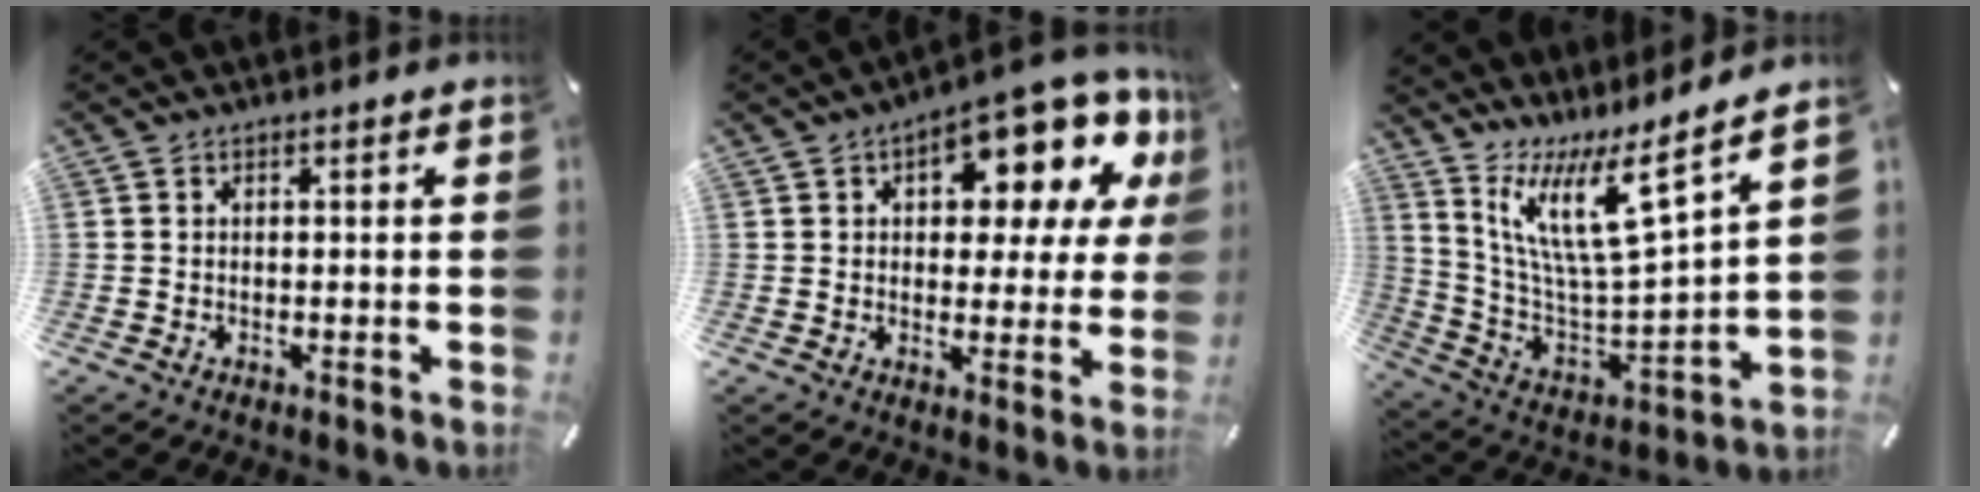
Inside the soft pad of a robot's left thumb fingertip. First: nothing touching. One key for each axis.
{"total": 13.8, "fx": 7.5, "fy": 6.4, "fz": 9.6, "tx": -0.122, "ty": -0.059, "tz": 0.123}
{"total": 15.4, "fx": 10.1, "fy": 3.1, "fz": 11.1, "tx": -0.220, "ty": -0.082, "tz": 0.164}